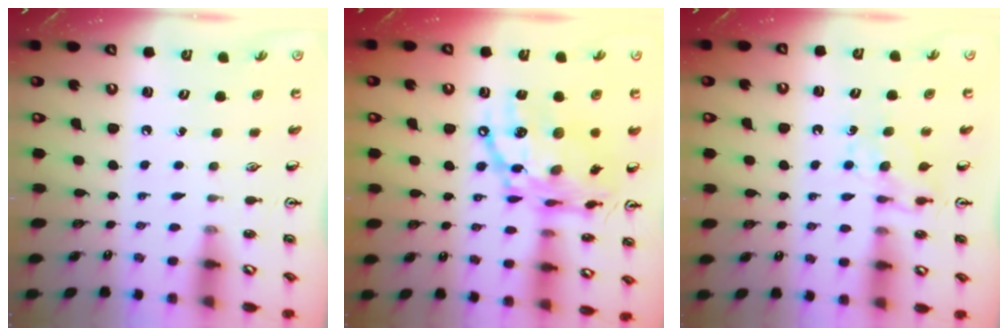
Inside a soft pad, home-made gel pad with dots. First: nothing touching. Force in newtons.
{"total": 20.1, "press": 20.1, "slide": 1.7}
{"total": 6.1, "press": 6.1, "slide": 0.4}